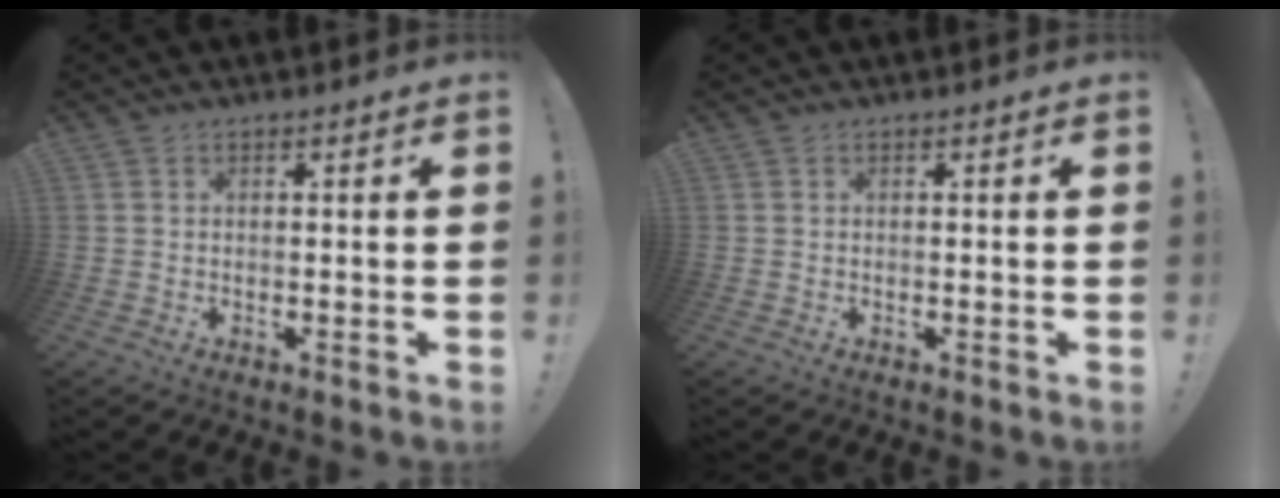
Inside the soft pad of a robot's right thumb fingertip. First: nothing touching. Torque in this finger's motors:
{"motor_torque": [0.01, 0.01, 0.05, -0.06, -0.01]}